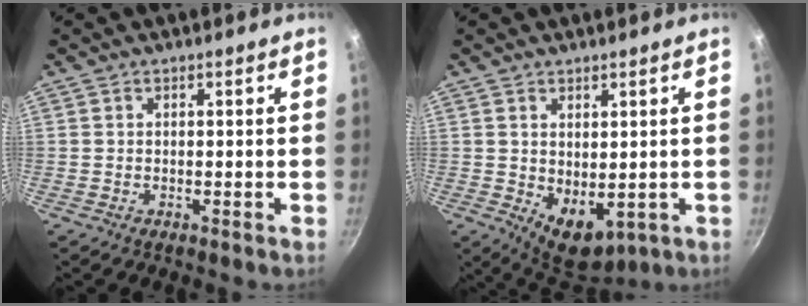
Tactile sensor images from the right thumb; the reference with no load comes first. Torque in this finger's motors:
{"motor_torque": [-0.38, 0.78, -0.03, 0.10, 0.25]}